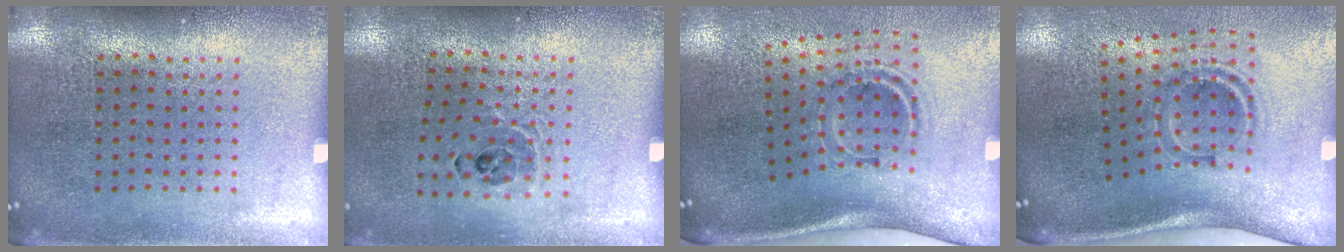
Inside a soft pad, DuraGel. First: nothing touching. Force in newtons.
{"total": 0.8, "press": 0.8, "slide": 0.1}
{"total": 2.2, "press": 1.2, "slide": 1.8}
{"total": 1.9, "press": 1.2, "slide": 1.5}